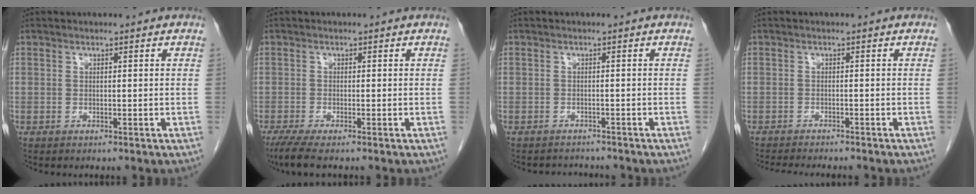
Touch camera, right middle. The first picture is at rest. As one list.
[{"total": 3.7, "force": [-2.7, 0.3, 2.6], "torque": [-0.053, -0.013, -0.052]}, {"total": 2.7, "force": [-2.6, 0.8, -0.3], "torque": [0.004, -0.006, -0.039]}, {"total": 8.5, "force": [-7.7, 1.3, 3.4], "torque": [-0.046, -0.012, -0.105]}]